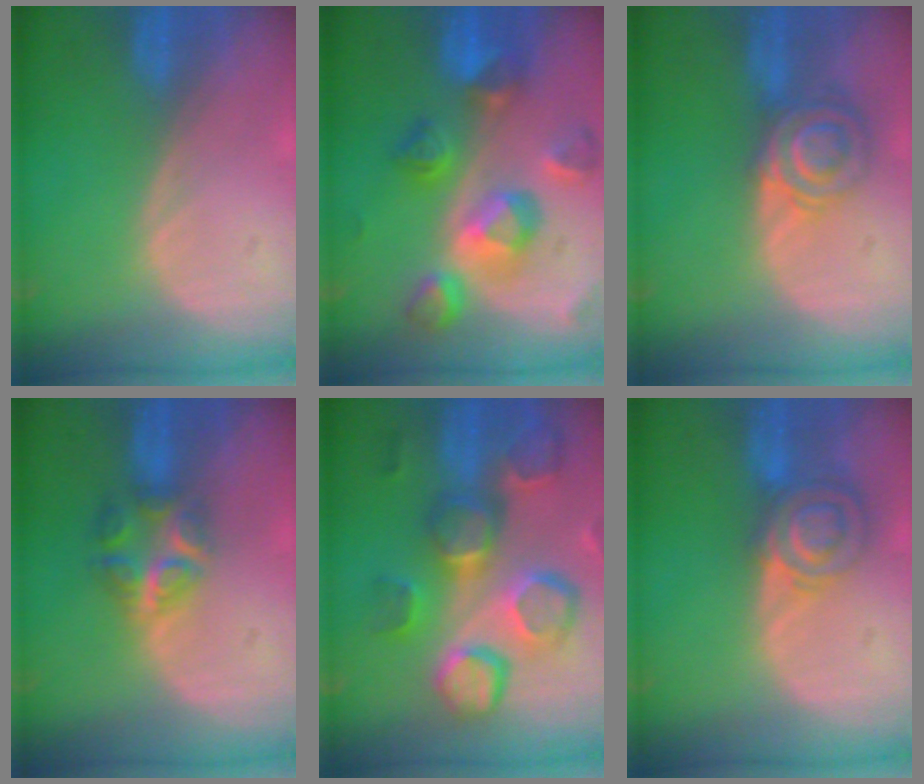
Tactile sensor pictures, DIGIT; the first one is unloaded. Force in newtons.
{"total": 10.4, "press": 9.3, "slide": 4.6}
{"total": 7.1, "press": 6.0, "slide": 3.8}
{"total": 5.8, "press": 5.6, "slide": 1.5}
{"total": 12.9, "press": 11.2, "slide": 6.4}
{"total": 7.3, "press": 6.1, "slide": 4.0}